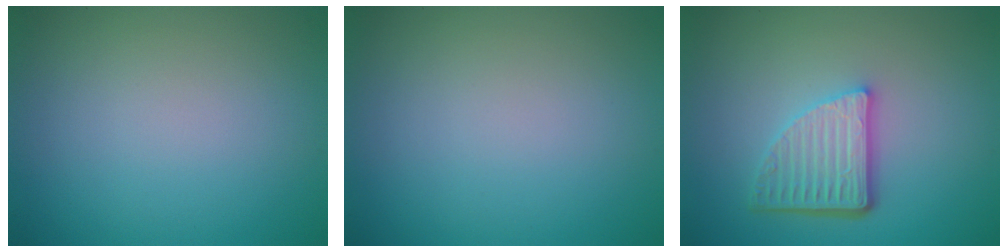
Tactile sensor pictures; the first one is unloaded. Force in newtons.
{"total": 0.0}
{"total": 4.9, "press": 3.5, "slide": 3.4}